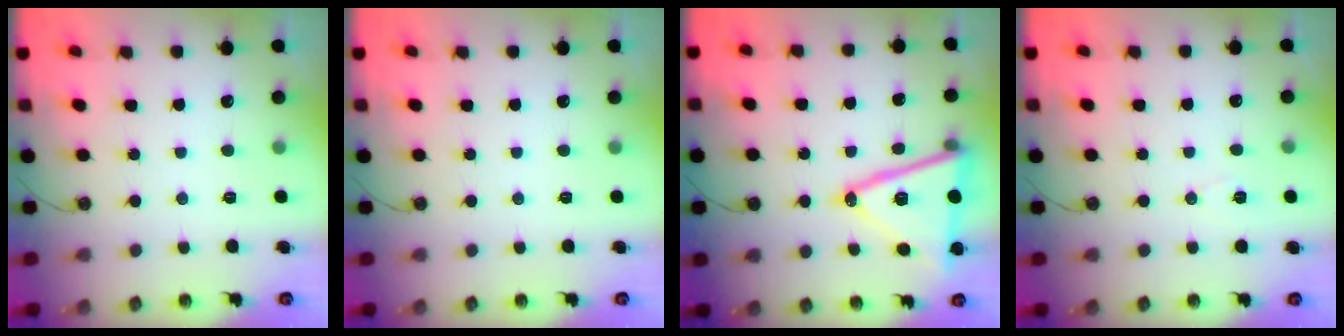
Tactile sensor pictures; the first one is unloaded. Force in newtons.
{"total": 0.0}
{"total": 18.9, "press": 18.5, "slide": 3.5}
{"total": 5.9, "press": 3.9, "slide": 4.4}